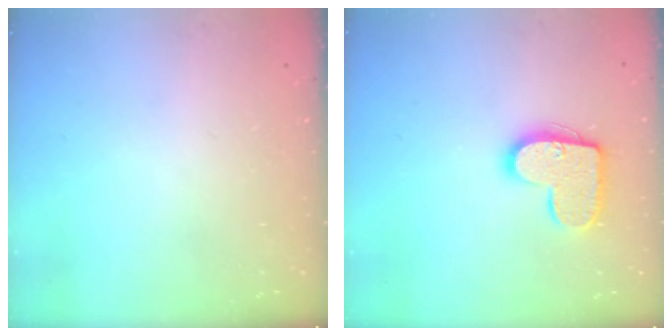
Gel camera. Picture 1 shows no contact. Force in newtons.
{"total": 13.8, "press": 13.8, "slide": 0.7}